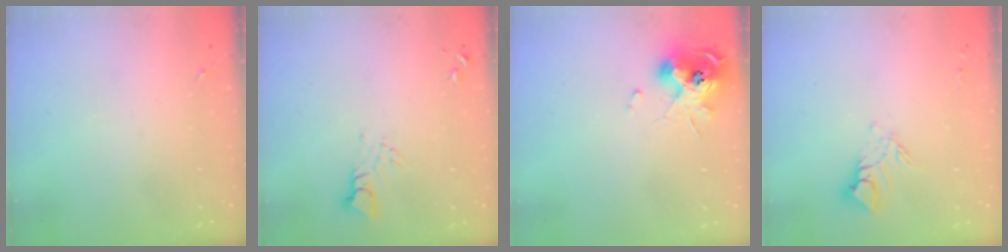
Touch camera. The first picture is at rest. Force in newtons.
{"total": 3.4, "press": 3.4, "slide": 0.3}
{"total": 13.1, "press": 13.0, "slide": 1.8}
{"total": 10.0, "press": 9.9, "slide": 1.0}